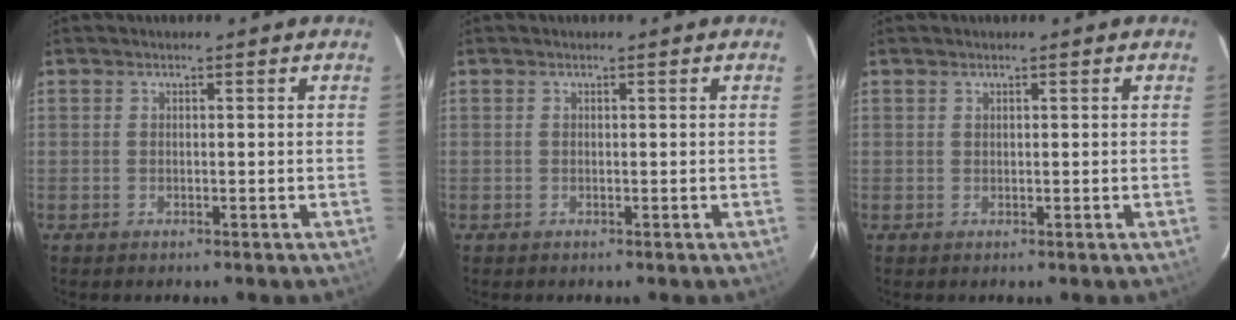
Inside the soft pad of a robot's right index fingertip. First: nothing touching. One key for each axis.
{"total": 0.0}
{"total": 0.0}